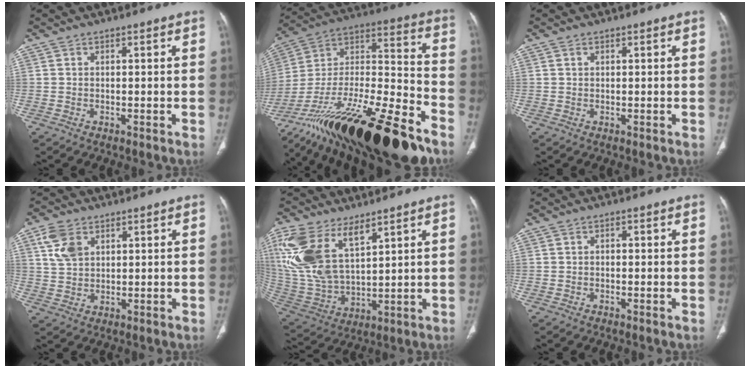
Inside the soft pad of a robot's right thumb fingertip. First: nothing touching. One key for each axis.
{"total": 36.7, "fx": -23.7, "fy": 11.1, "fz": 25.9, "tx": -0.428, "ty": 0.025, "tz": -0.403}
{"total": 0.7, "fx": 0.4, "fy": 0.5, "fz": 0.4, "tx": -0.006, "ty": 0.000, "tz": 0.007}
{"total": 6.5, "fx": 2.9, "fy": 4.3, "fz": 3.9, "tx": -0.069, "ty": -0.004, "tz": 0.064}
{"total": 18.6, "fx": 9.6, "fy": 9.4, "fz": 12.9, "tx": -0.275, "ty": -0.029, "tz": 0.207}
{"total": 0.8, "fx": -0.1, "fy": 0.7, "fz": 0.5, "tx": -0.005, "ty": 0.004, "tz": -0.004}